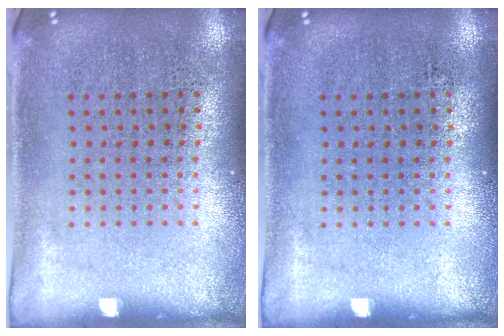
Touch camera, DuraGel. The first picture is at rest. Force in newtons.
{"total": 0.0}